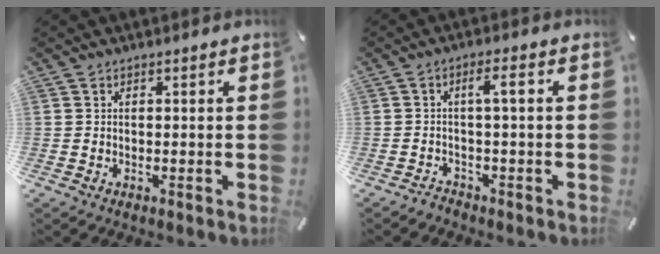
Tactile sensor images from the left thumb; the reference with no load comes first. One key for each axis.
{"total": 3.1, "fx": -0.7, "fy": 0.6, "fz": 3.0, "tx": -0.062, "ty": 0.013, "tz": -0.018}